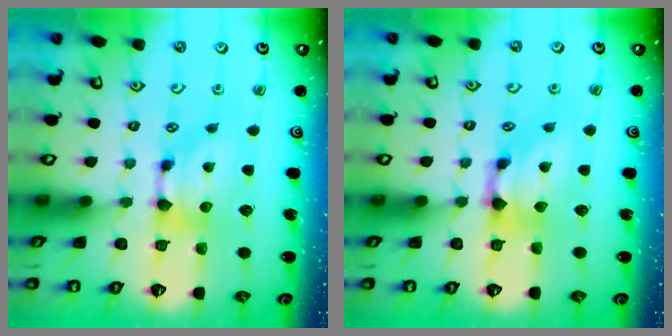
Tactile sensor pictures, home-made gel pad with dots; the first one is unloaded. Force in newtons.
{"total": 1.3, "press": 0.5, "slide": 1.2}